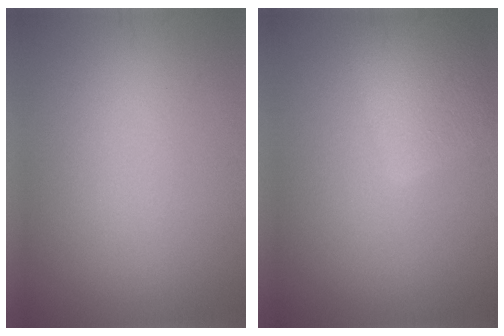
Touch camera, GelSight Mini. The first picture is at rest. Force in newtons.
{"total": 4.2, "press": 4.2, "slide": 0.3}